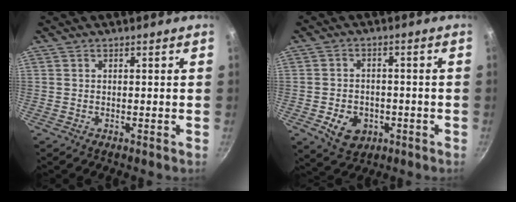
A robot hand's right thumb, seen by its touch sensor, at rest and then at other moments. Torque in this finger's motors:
{"motor_torque": [-0.26, 0.41, 0.34, 0.41, 0.02]}